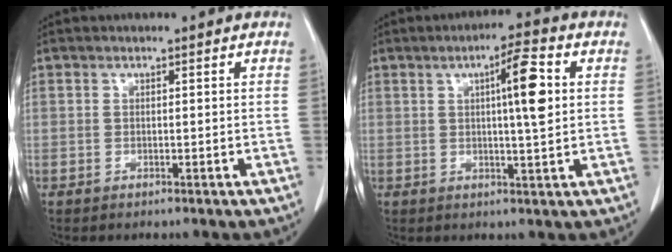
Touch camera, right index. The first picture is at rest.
{"total": 7.2, "force": [1.4, 0.4, 7.0], "torque": [-0.109, 0.006, 0.019]}